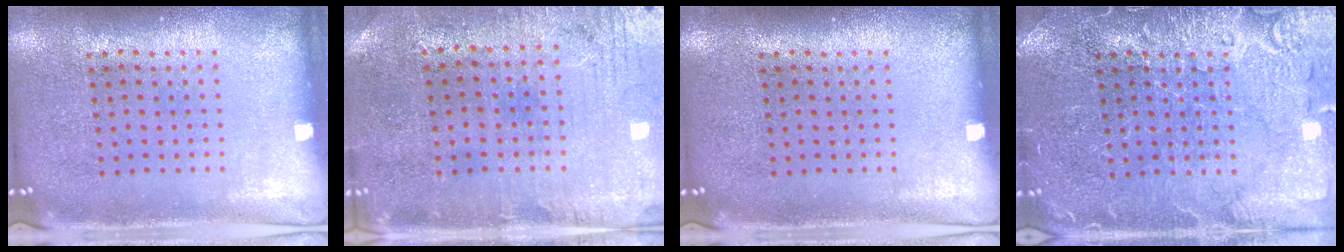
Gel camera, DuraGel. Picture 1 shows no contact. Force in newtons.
{"total": 0.6, "press": 0.4, "slide": 0.5}
{"total": 0.0}
{"total": 5.2, "press": 5.2, "slide": 0.7}